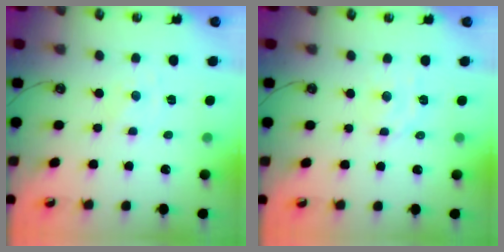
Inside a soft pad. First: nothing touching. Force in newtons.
{"total": 5.4, "press": 5.4, "slide": 0.3}